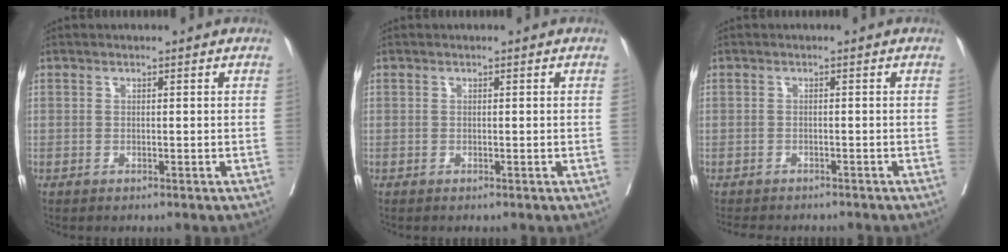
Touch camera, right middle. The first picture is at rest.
{"total": 0.0}
{"total": 8.6, "force": [-7.7, 2.7, 2.5], "torque": [-0.039, -0.004, -0.103]}